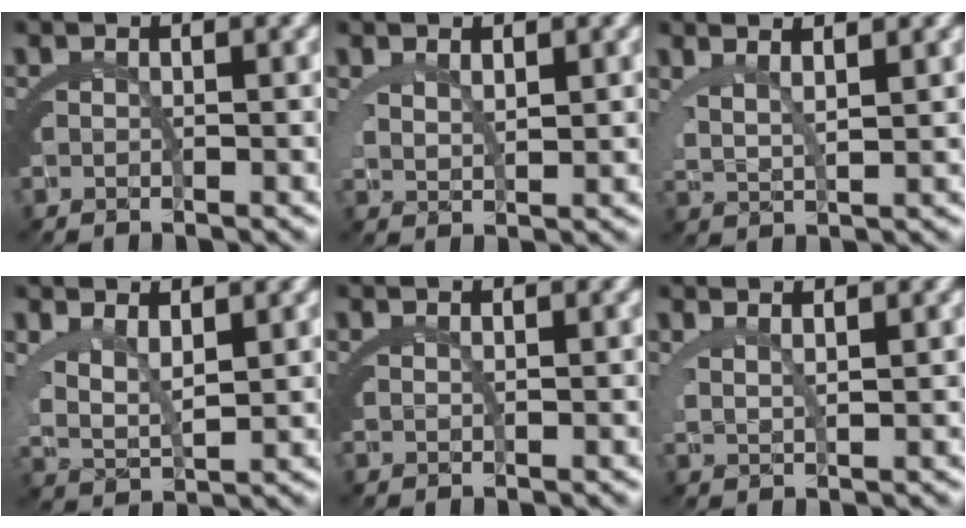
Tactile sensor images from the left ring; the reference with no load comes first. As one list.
[{"total": 1.8, "force": [1.3, 0.2, 1.2], "torque": [-0.031, -0.017, 0.038]}, {"total": 4.4, "force": [2.5, 2.0, 3.0], "torque": [-0.053, -0.002, 0.046]}, {"total": 5.0, "force": [1.4, 3.2, 3.6], "torque": [-0.086, -0.020, 0.034]}, {"total": 0.7, "force": [0.4, -0.5, 0.4], "torque": [-0.011, -0.006, 0.013]}, {"total": 2.5, "force": [1.9, 0.3, 1.6], "torque": [-0.027, -0.001, 0.037]}]